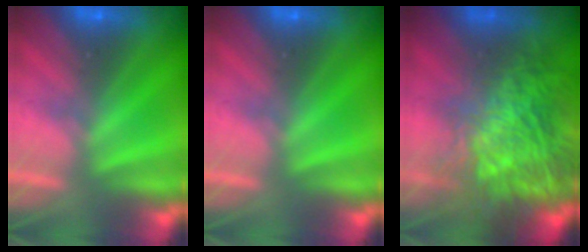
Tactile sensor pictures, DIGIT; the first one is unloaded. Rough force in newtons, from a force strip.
{"total": 0.0}
{"total": 7.3}